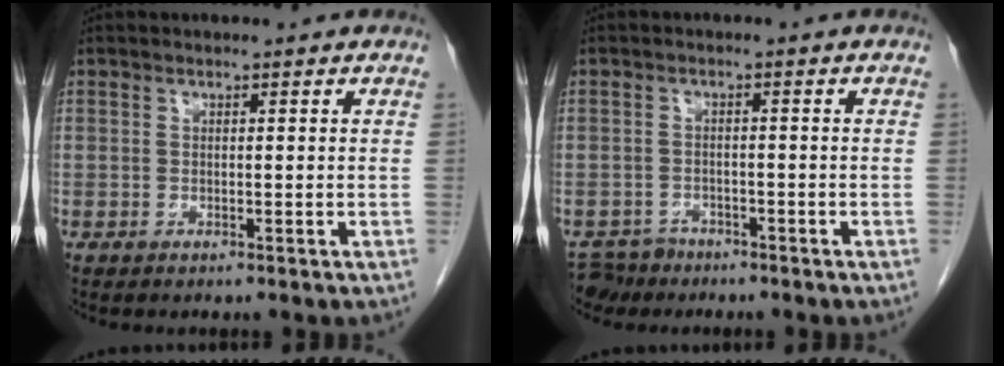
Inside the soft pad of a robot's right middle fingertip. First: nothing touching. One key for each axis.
{"total": 3.7, "fx": -3.0, "fy": 2.1, "fz": -0.3, "tx": 0.005, "ty": 0.001, "tz": -0.052}